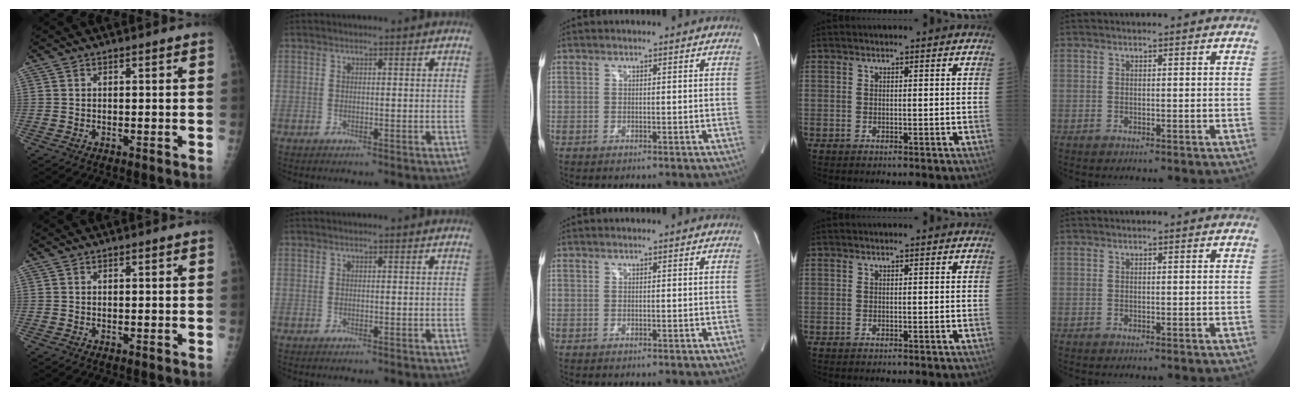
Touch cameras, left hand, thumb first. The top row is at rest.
{}